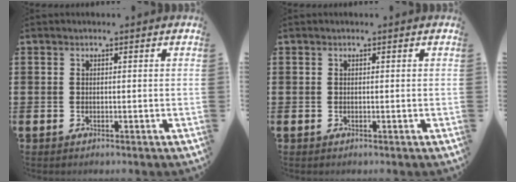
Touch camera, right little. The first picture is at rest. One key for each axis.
{"total": 0.0}